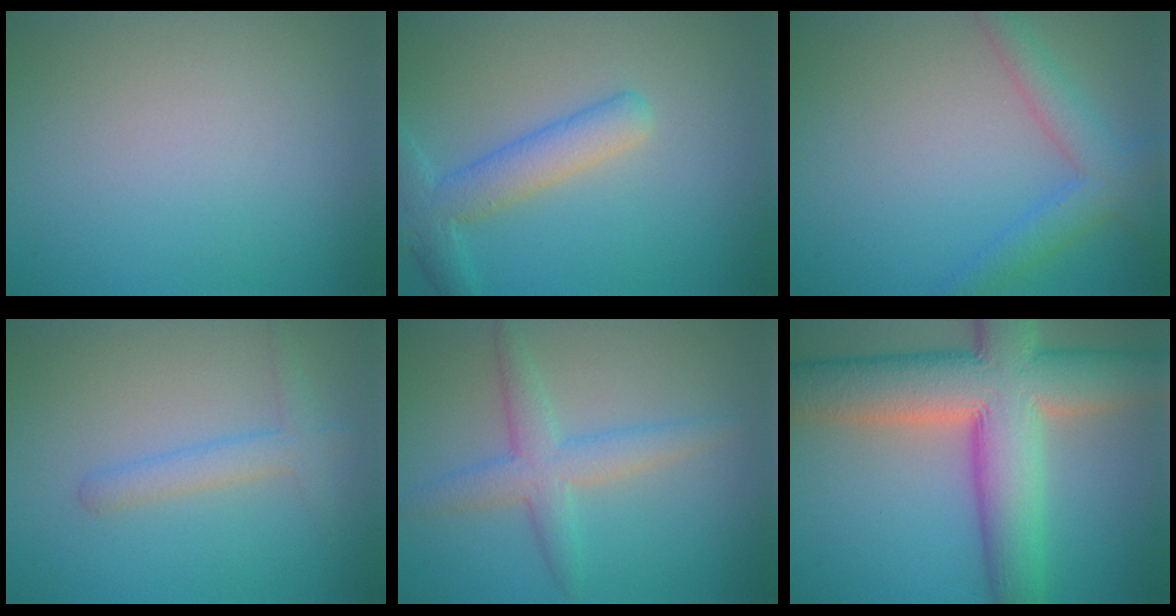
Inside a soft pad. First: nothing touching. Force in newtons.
{"total": 4.1, "press": 4.1, "slide": 0.1}
{"total": 3.6, "press": 3.6, "slide": 0.2}
{"total": 2.1, "press": 2.1, "slide": 0.1}
{"total": 3.5, "press": 3.5, "slide": 0.1}
{"total": 12.4, "press": 12.3, "slide": 0.7}